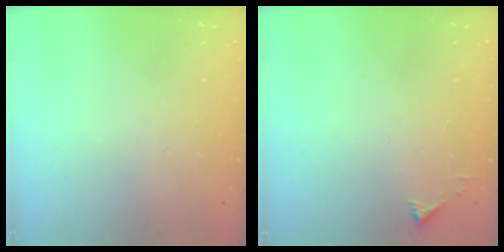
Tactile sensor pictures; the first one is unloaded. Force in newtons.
{"total": 2.3, "press": 2.3, "slide": 0.2}